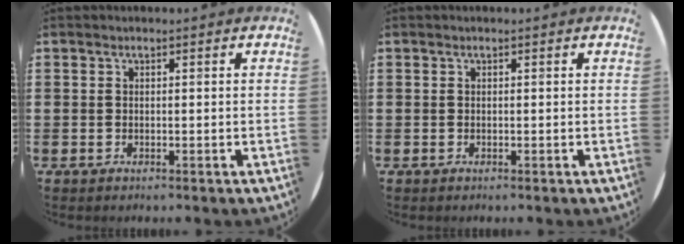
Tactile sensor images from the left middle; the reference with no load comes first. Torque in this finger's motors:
{"motor_torque": [-0.26, -0.21, 0.00, 0.01]}